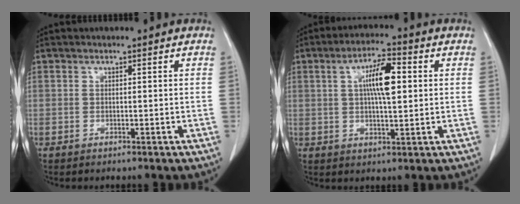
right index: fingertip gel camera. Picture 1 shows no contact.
{"total": 8.0, "force": [1.6, 1.8, 7.6], "torque": [-0.137, 0.011, 0.027]}